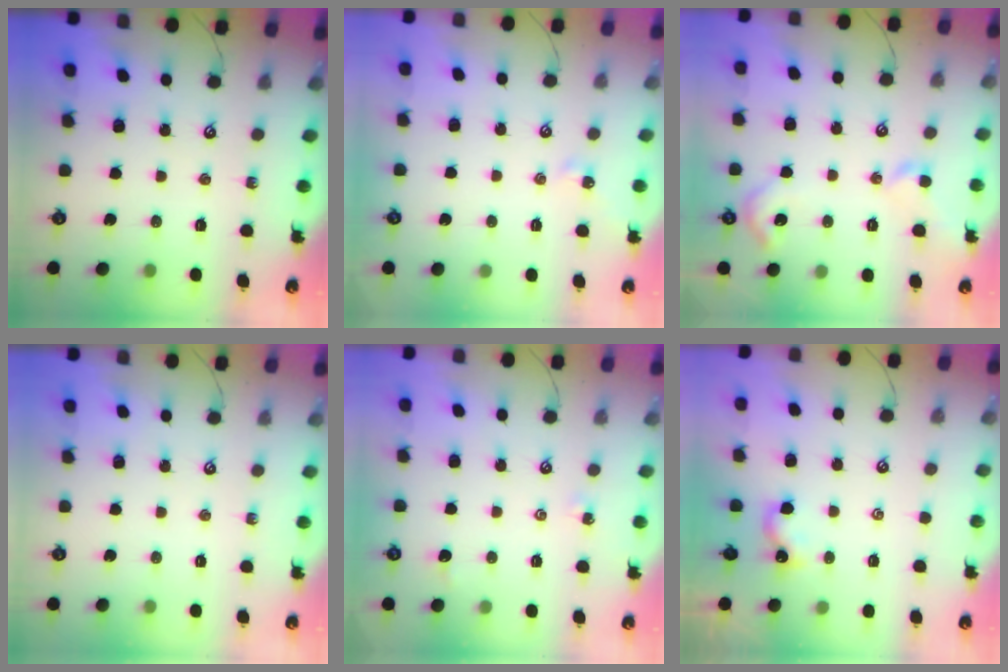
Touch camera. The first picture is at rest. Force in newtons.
{"total": 2.4, "press": 2.4, "slide": 0.5}
{"total": 4.9, "press": 4.9, "slide": 0.8}
{"total": 0.0}
{"total": 1.6, "press": 1.5, "slide": 0.4}
{"total": 0.8, "press": 0.7, "slide": 0.3}